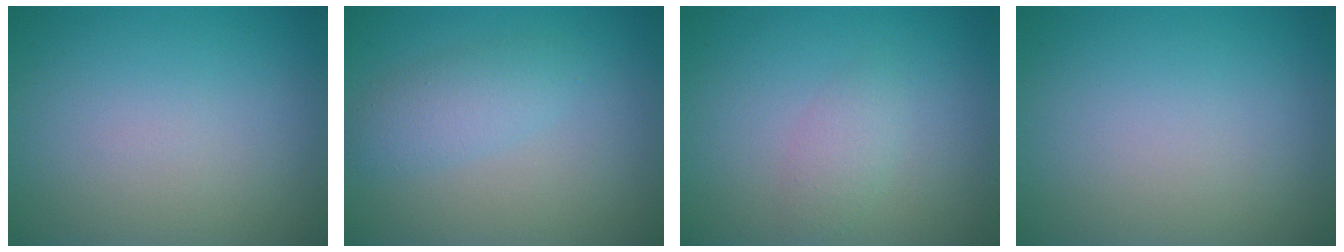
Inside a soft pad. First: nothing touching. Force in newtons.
{"total": 2.4, "press": 2.4, "slide": 0.1}
{"total": 1.6, "press": 1.6, "slide": 0.0}
{"total": 0.0}